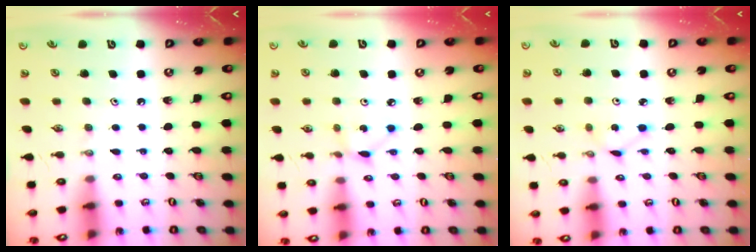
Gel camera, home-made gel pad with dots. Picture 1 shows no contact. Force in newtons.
{"total": 2.0, "press": 2.0, "slide": 0.2}
{"total": 2.8, "press": 2.8, "slide": 0.1}